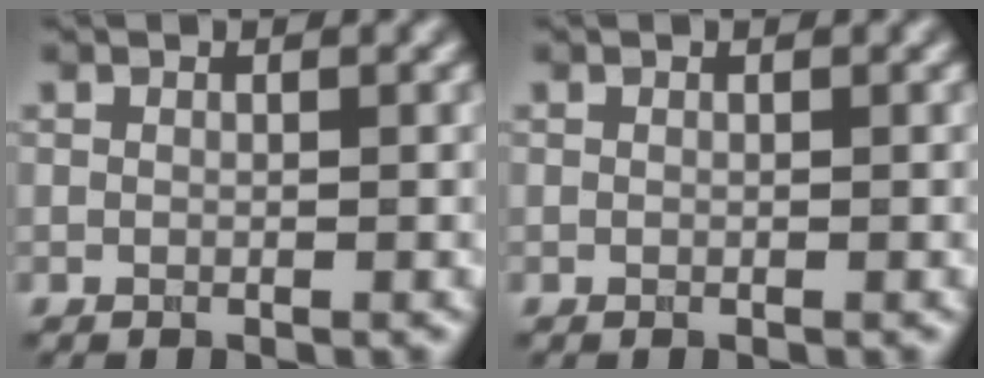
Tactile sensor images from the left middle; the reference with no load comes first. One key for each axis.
{"total": 0.0}